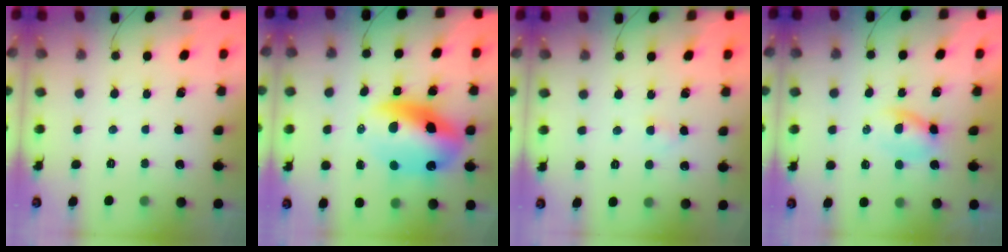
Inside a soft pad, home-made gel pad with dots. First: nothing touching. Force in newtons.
{"total": 16.5, "press": 16.0, "slide": 4.2}
{"total": 1.8, "press": 1.5, "slide": 0.9}
{"total": 2.2, "press": 2.0, "slide": 1.1}